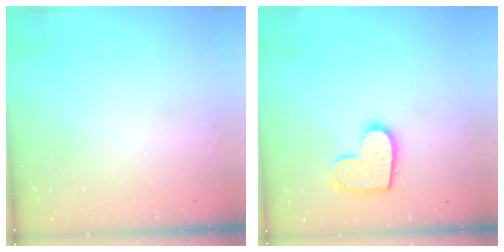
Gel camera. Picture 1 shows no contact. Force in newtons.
{"total": 12.0, "press": 12.0, "slide": 0.8}